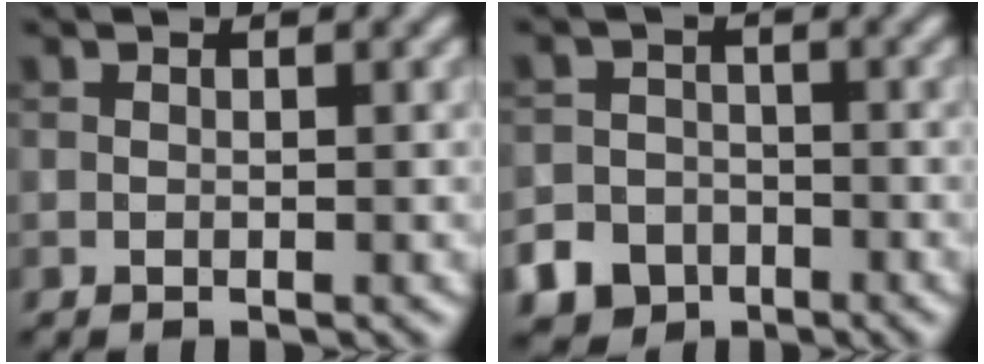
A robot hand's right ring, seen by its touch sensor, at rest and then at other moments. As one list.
[{"total": 8.8, "force": [-5.6, 6.6, 1.5], "torque": [-0.025, -0.032, -0.109]}]